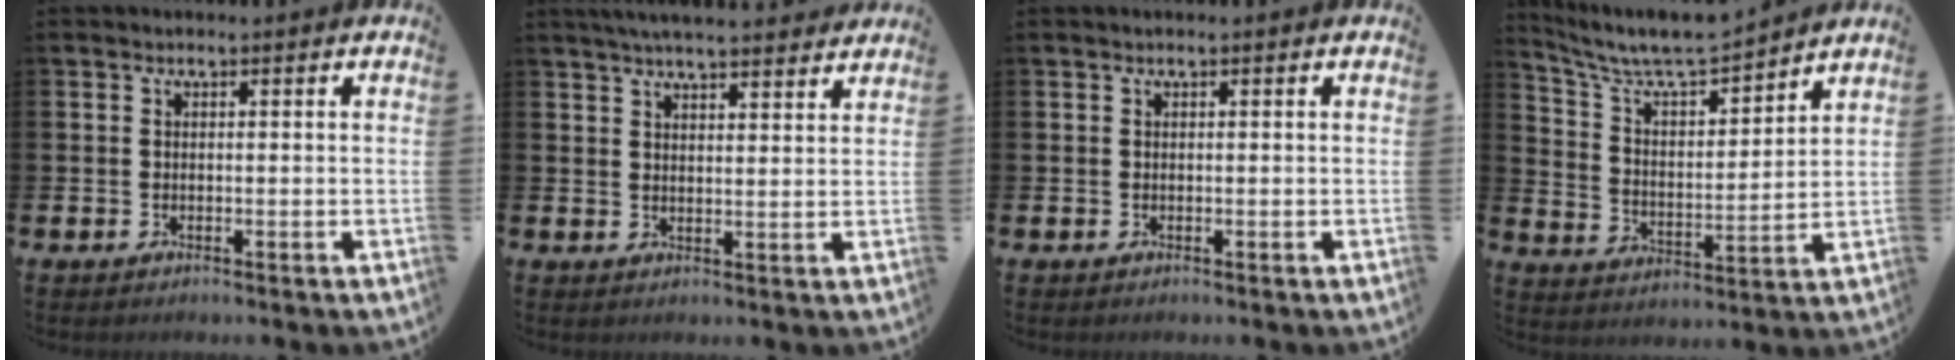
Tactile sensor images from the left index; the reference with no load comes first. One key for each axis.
{"total": 4.9, "fx": 4.8, "fy": 0.4, "fz": 1.3, "tx": -0.031, "ty": -0.017, "tz": 0.086}
{"total": 0.0}
{"total": 8.1, "fx": 7.7, "fy": 0.9, "fz": 2.2, "tx": -0.078, "ty": -0.058, "tz": 0.134}